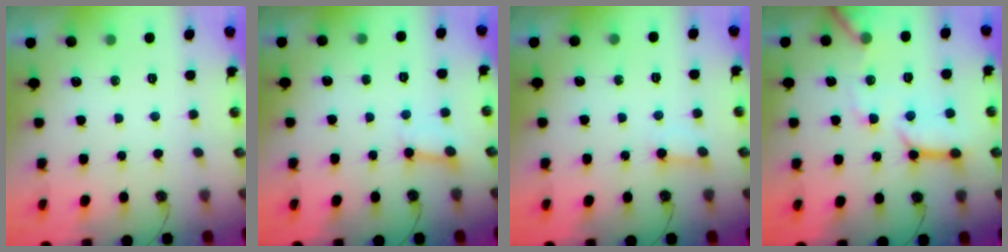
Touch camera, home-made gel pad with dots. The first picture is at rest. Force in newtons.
{"total": 2.7, "press": 2.7, "slide": 0.3}
{"total": 3.7, "press": 3.7, "slide": 0.3}
{"total": 13.5, "press": 13.4, "slide": 1.5}